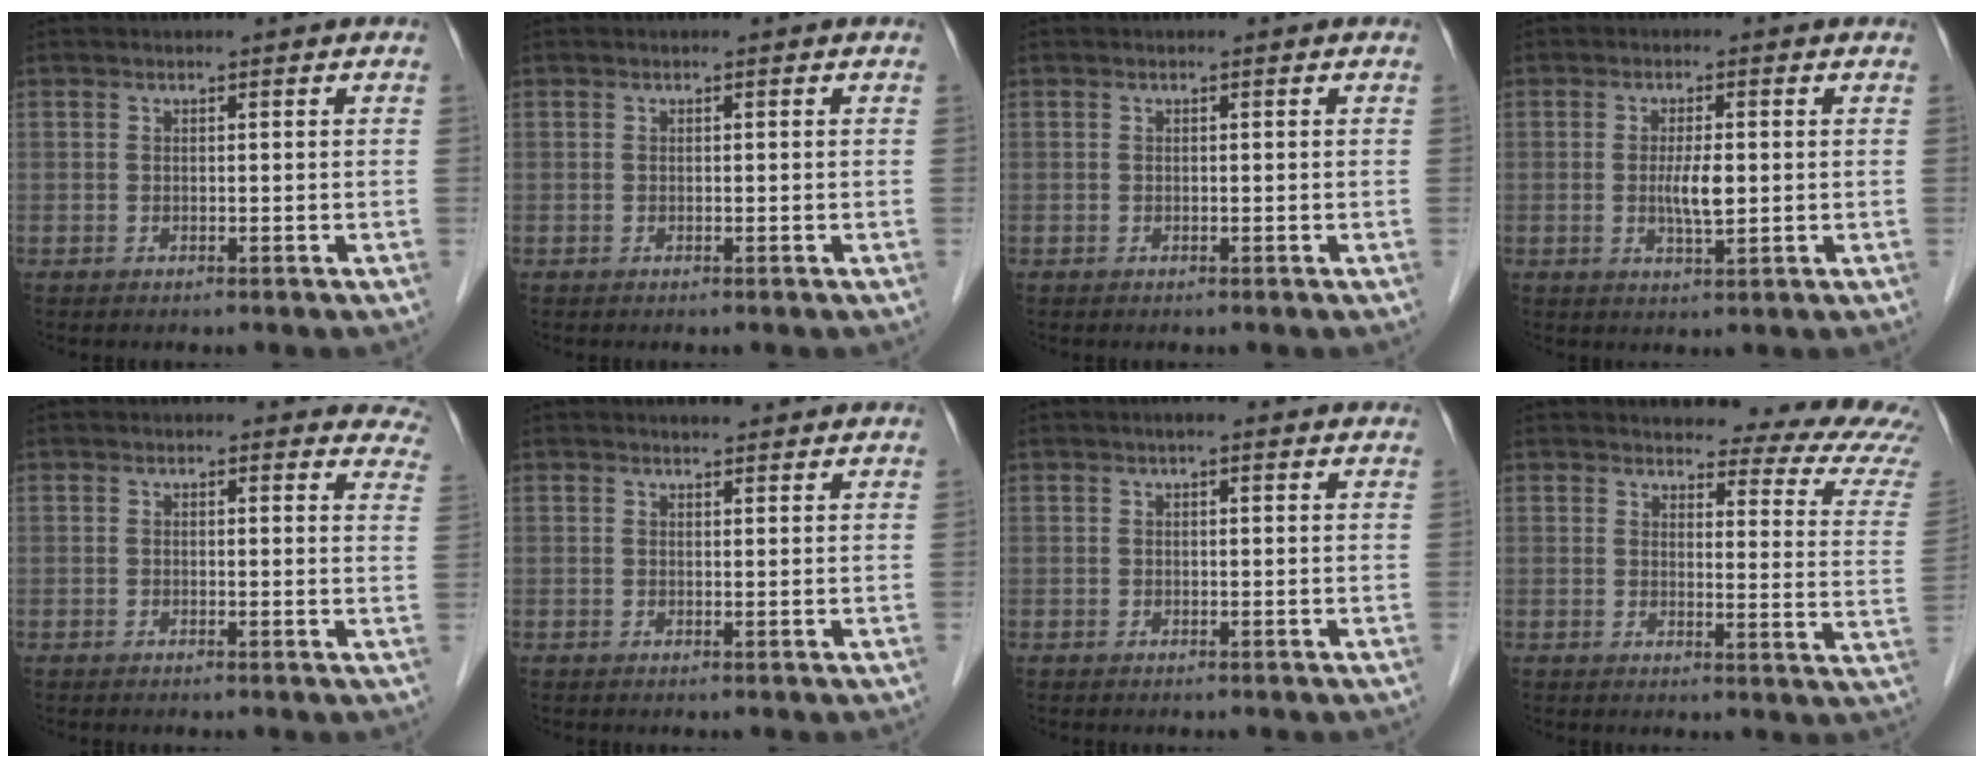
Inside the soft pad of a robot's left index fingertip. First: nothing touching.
{"total": 0.0}
{"total": 0.0}
{"total": 3.8, "force": [-0.2, 0.9, 3.7], "torque": [-0.065, -0.007, -0.002]}
{"total": 8.0, "force": [7.4, 3.1, 0.7], "torque": [0.048, -0.021, 0.038]}
{"total": 3.1, "force": [2.8, 0.9, 0.9], "torque": [-0.006, 0.010, 0.037]}
{"total": 3.6, "force": [2.7, 1.1, 2.1], "torque": [-0.020, 0.020, 0.035]}
{"total": 14.7, "force": [13.9, 2.0, 4.2], "torque": [-0.020, -0.081, 0.125]}